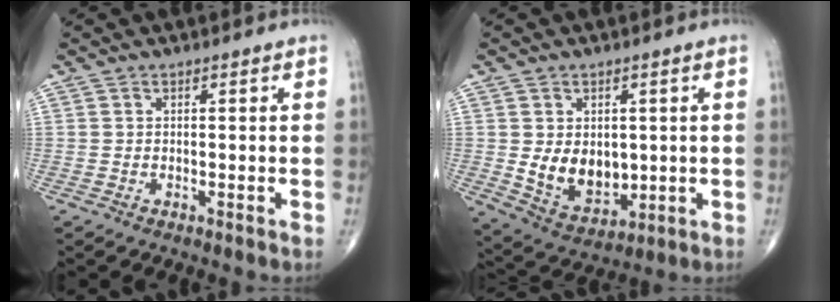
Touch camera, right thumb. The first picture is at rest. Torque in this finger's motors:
{"motor_torque": [0.21, 0.42, 0.20, -0.03, 0.04]}